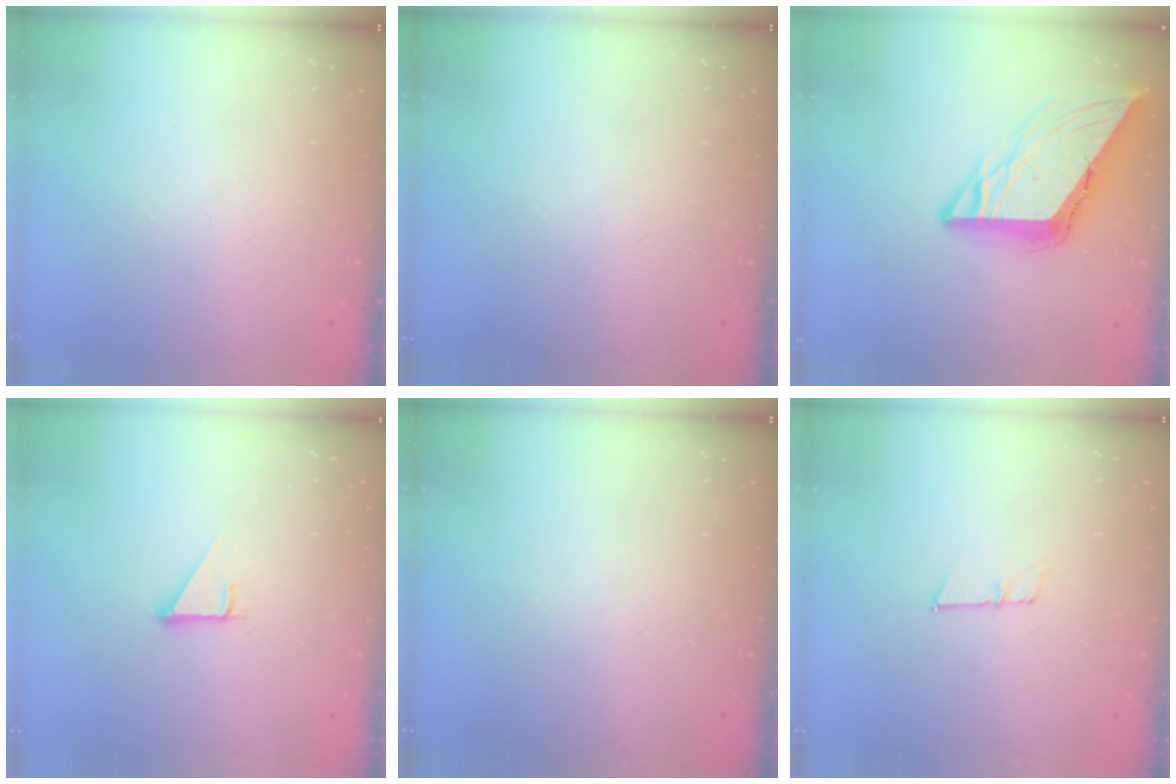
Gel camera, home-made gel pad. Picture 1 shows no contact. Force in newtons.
{"total": 0.0}
{"total": 12.0, "press": 12.0, "slide": 1.3}
{"total": 2.9, "press": 2.9, "slide": 0.1}
{"total": 0.0}
{"total": 5.4, "press": 5.2, "slide": 1.3}